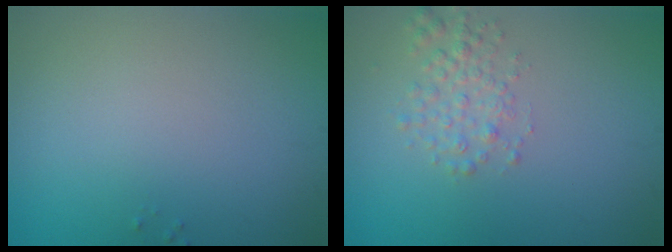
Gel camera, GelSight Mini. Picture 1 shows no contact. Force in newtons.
{"total": 2.2, "press": 2.2, "slide": 0.1}